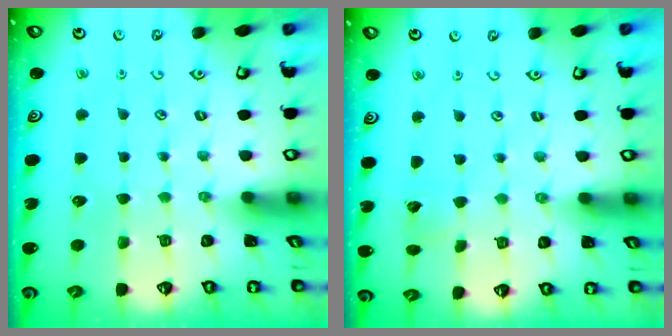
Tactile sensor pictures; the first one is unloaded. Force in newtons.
{"total": 2.8, "press": 2.8, "slide": 0.3}